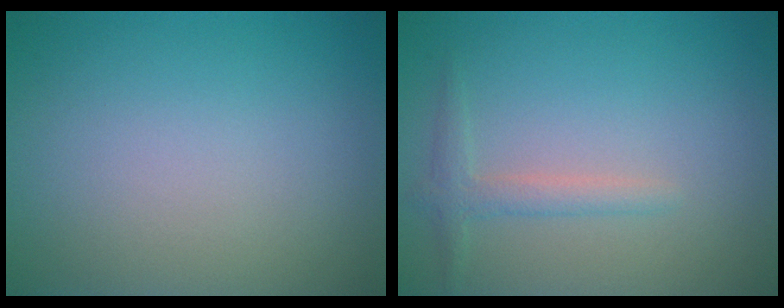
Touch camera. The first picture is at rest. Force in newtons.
{"total": 1.8, "press": 1.7, "slide": 0.1}